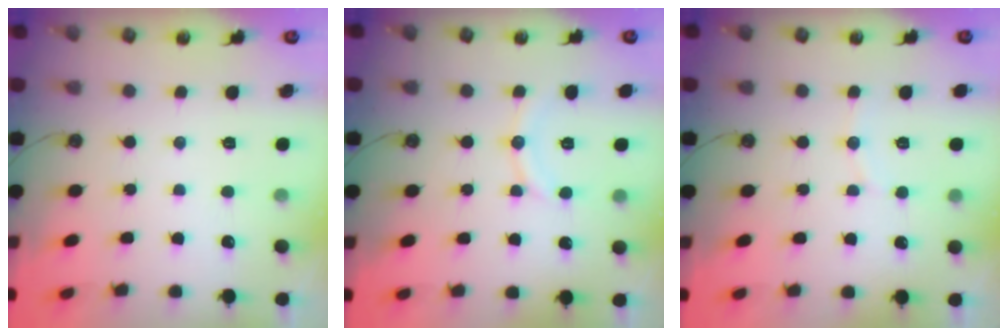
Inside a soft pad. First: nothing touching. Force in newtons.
{"total": 7.9, "press": 7.9, "slide": 0.3}
{"total": 4.5, "press": 4.1, "slide": 1.7}